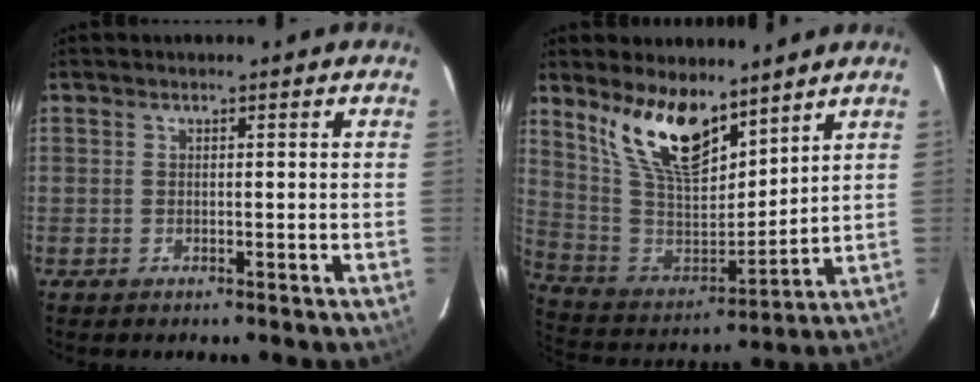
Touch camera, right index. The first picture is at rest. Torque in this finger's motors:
{"motor_torque": [0.47, 0.43, 0.59, 0.13]}